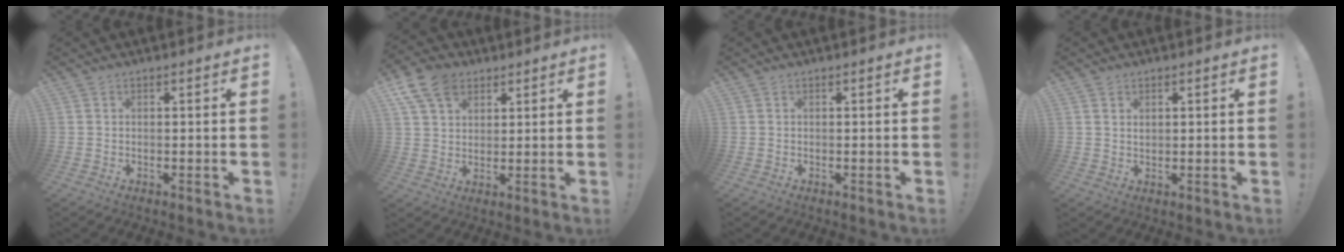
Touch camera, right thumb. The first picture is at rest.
{"total": 11.0, "force": [5.9, 7.4, 5.5], "torque": [-0.097, -0.018, 0.117]}
{"total": 0.0}
{"total": 1.5, "force": [1.2, 1.0, 0.2], "torque": [0.002, -0.001, 0.020]}